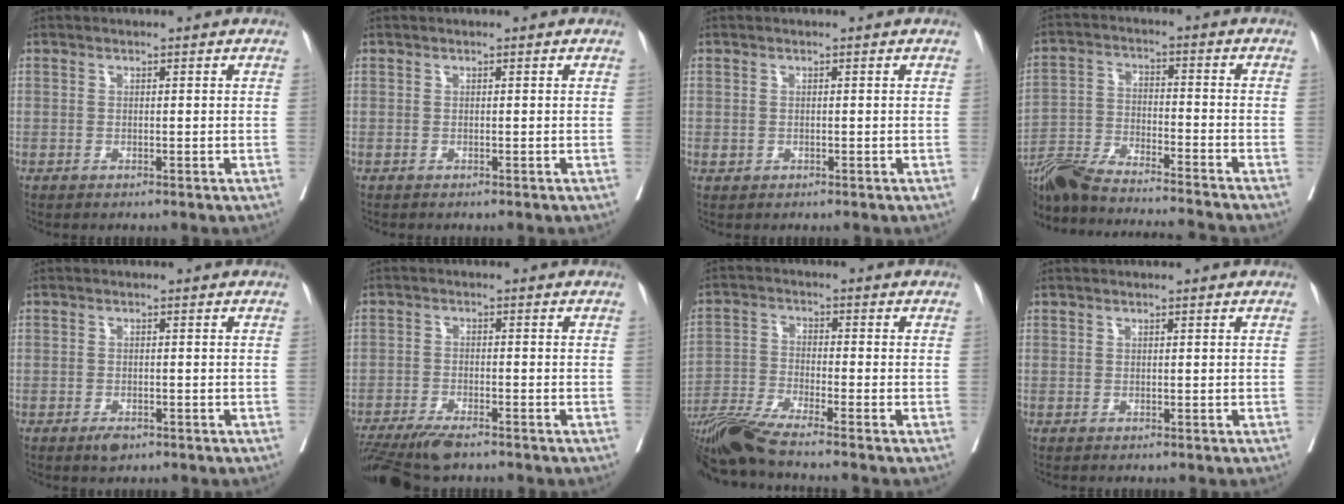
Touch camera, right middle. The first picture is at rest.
{"total": 0.0}
{"total": 0.6, "force": [-0.1, 0.5, 0.2], "torque": [-0.004, 0.001, 0.001]}
{"total": 19.9, "force": [-18.2, 0.7, 7.9], "torque": [-0.162, -0.027, -0.297]}
{"total": 1.9, "force": [-1.2, 0.8, 1.2], "torque": [-0.020, -0.001, -0.015]}
{"total": 8.8, "force": [-7.0, 1.7, 4.9], "torque": [-0.080, -0.018, -0.120]}
{"total": 10.8, "force": [-9.3, -1.5, 5.3], "torque": [-0.095, -0.029, -0.168]}
{"total": 0.0}